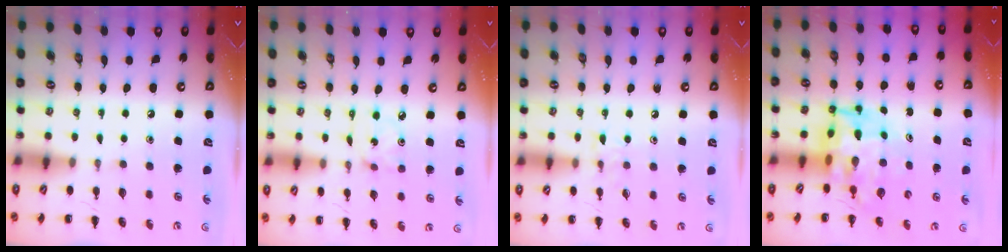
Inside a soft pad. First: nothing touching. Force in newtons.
{"total": 1.8, "press": 1.7, "slide": 0.5}
{"total": 5.4, "press": 5.2, "slide": 1.2}
{"total": 7.2, "press": 6.8, "slide": 2.3}